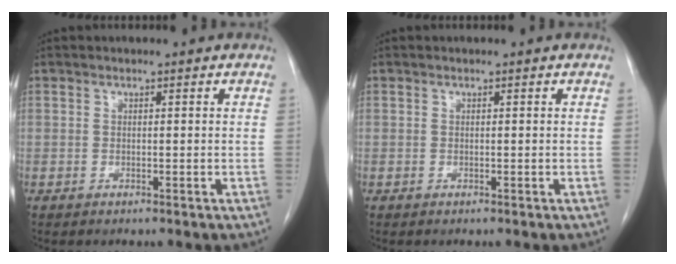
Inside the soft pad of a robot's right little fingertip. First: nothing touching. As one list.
[{"total": 0.0}]